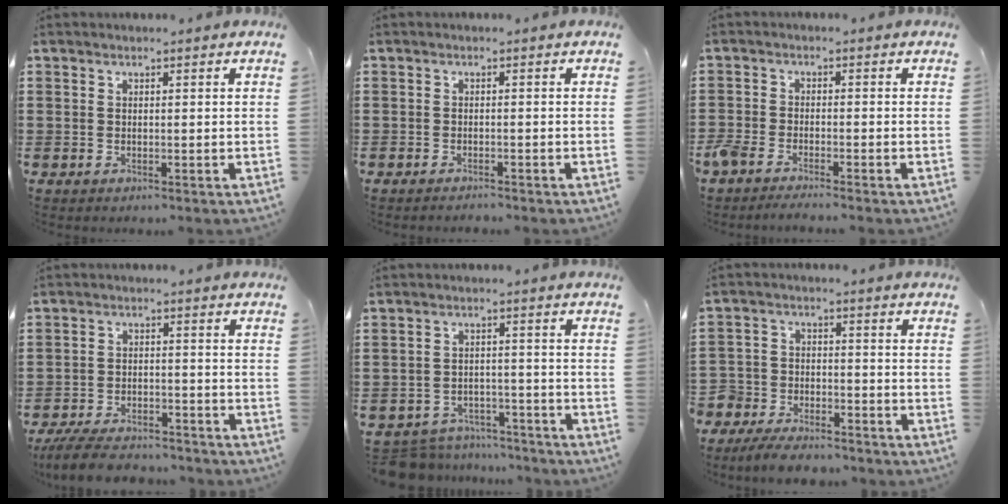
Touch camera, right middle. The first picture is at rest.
{"total": 0.9, "force": [-0.9, 0.0, 0.0], "torque": [-0.002, 0.001, -0.020]}
{"total": 2.7, "force": [-2.6, 0.3, 0.8], "torque": [-0.038, -0.005, -0.060]}
{"total": 6.0, "force": [-5.6, 1.0, 1.7], "torque": [-0.036, 0.005, -0.109]}
{"total": 5.5, "force": [-5.4, 0.8, 0.2], "torque": [-0.010, 0.010, -0.109]}
{"total": 5.5, "force": [-5.3, 1.4, 0.1], "torque": [-0.009, 0.013, -0.110]}